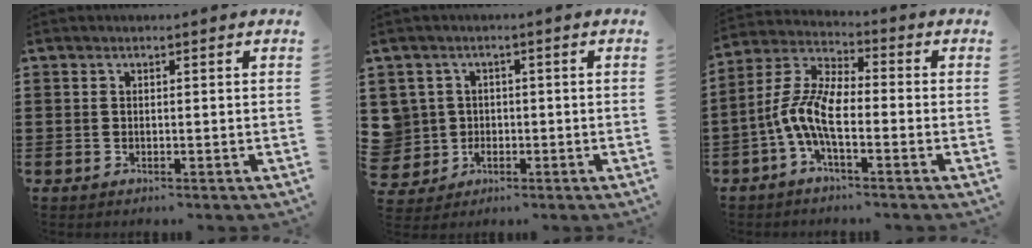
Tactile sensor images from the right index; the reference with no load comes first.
{"total": 4.2, "force": [-0.1, 4.2, 0.4], "torque": [-0.043, 0.008, -0.008]}
{"total": 8.0, "force": [-2.8, 2.9, 7.0], "torque": [-0.174, -0.008, -0.060]}